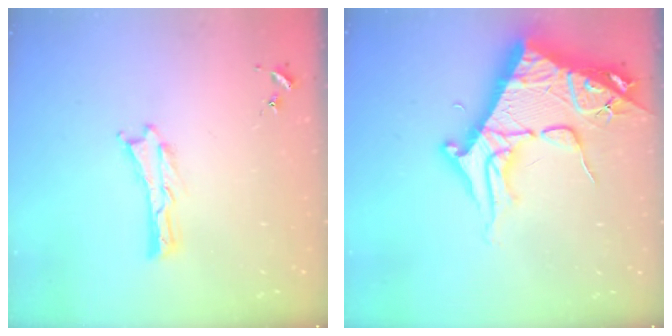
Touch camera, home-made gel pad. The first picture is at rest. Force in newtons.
{"total": 12.0, "press": 11.9, "slide": 1.4}